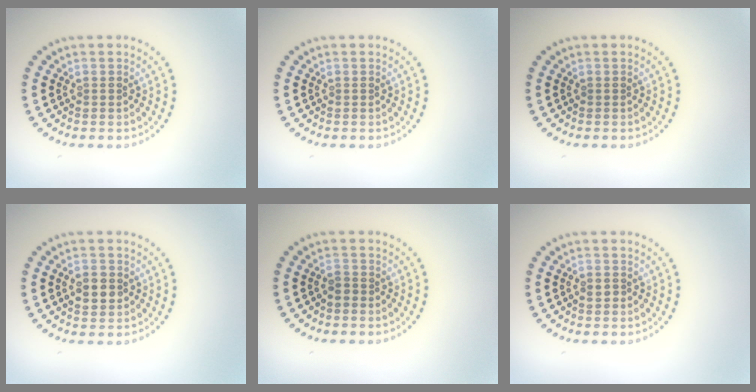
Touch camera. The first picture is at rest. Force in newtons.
{"total": 0.0}
{"total": 0.0}
{"total": 2.7, "press": 2.7, "slide": 0.1}
{"total": 0.8, "press": 0.5, "slide": 0.6}
{"total": 0.5, "press": 0.5, "slide": 0.2}